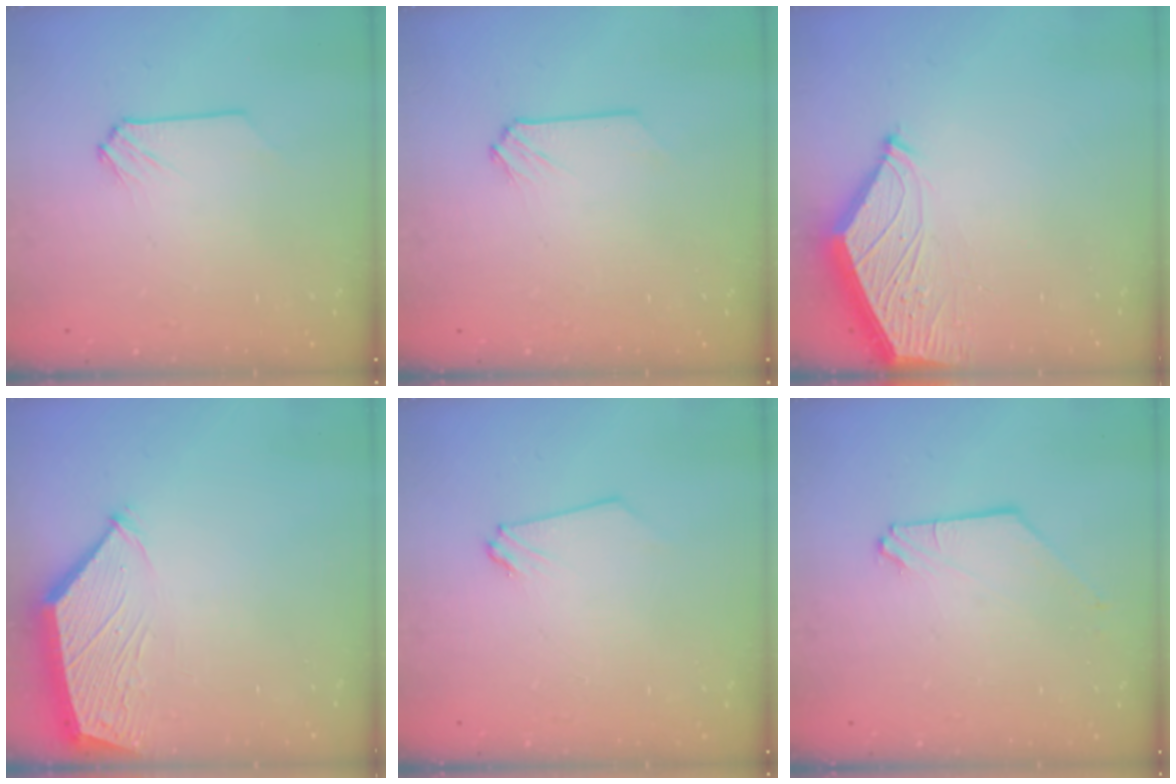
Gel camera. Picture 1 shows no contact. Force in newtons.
{"total": 0.0}
{"total": 4.6, "press": 4.5, "slide": 0.8}
{"total": 3.5, "press": 3.5, "slide": 0.5}
{"total": 0.0}
{"total": 0.0}